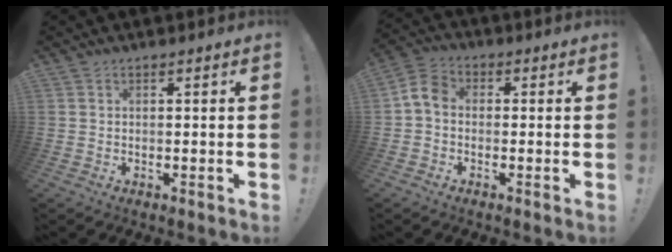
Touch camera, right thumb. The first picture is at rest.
{"total": 6.2, "force": [-0.6, 4.4, 4.3], "torque": [-0.091, 0.018, -0.004]}